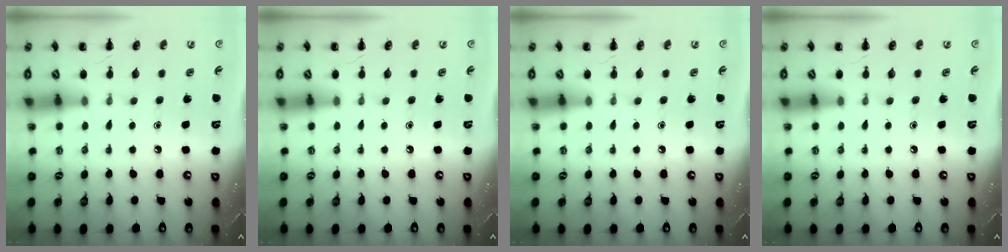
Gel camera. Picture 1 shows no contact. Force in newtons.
{"total": 0.0}
{"total": 0.0}
{"total": 0.0}